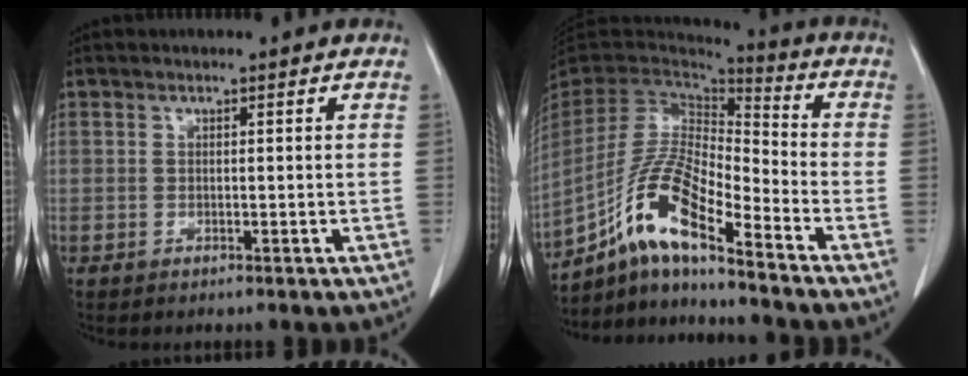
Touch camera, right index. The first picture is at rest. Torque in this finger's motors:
{"motor_torque": [0.65, -0.52, 0.34, 0.09]}